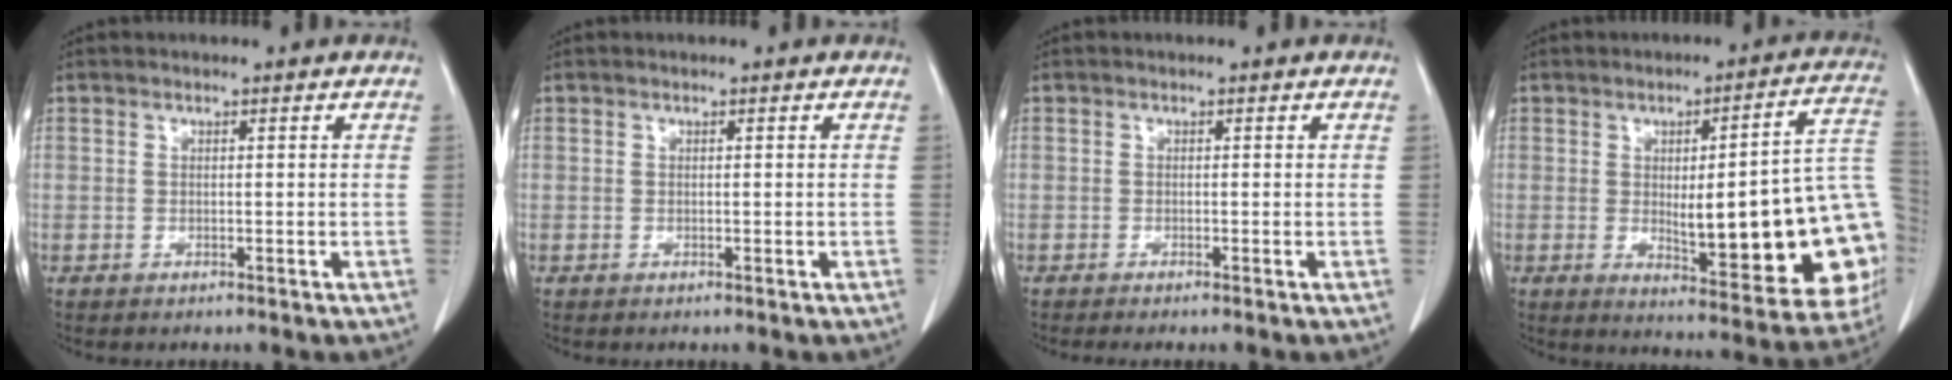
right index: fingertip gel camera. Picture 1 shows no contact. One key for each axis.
{"total": 0.0}
{"total": 1.2, "fx": -1.0, "fy": -0.1, "fz": 0.6, "tx": -0.008, "ty": 0.000, "tz": -0.016}
{"total": 22.7, "fx": -3.0, "fy": 4.5, "fz": 22.1, "tx": -0.198, "ty": 0.020, "tz": -0.021}